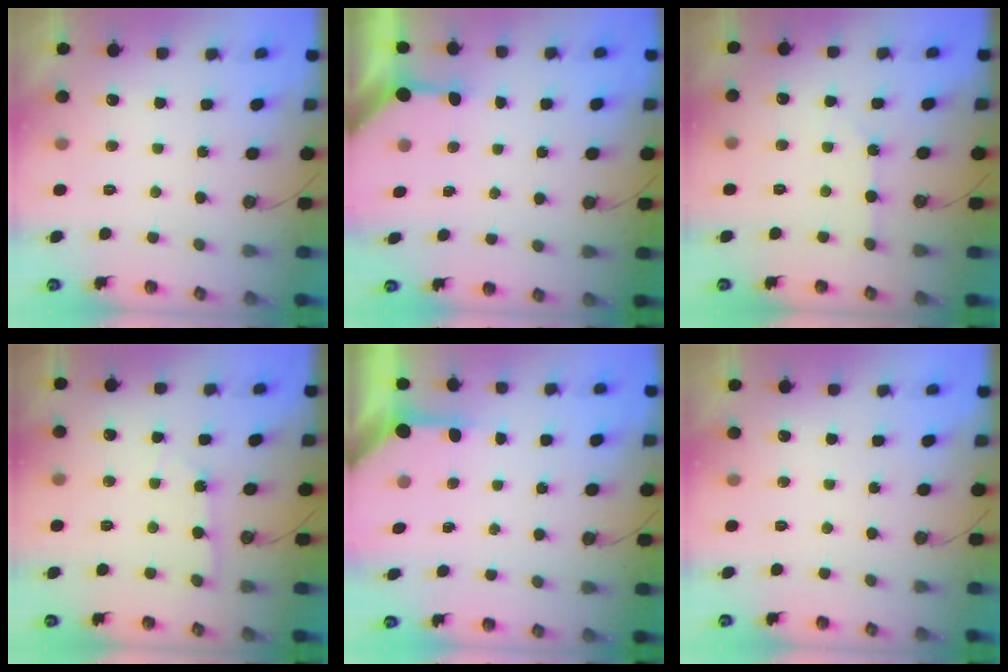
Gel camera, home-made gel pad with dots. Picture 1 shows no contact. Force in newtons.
{"total": 3.4, "press": 3.4, "slide": 0.3}
{"total": 2.0, "press": 2.0, "slide": 0.4}
{"total": 4.9, "press": 4.8, "slide": 0.8}
{"total": 3.5, "press": 3.5, "slide": 0.4}
{"total": 0.0}